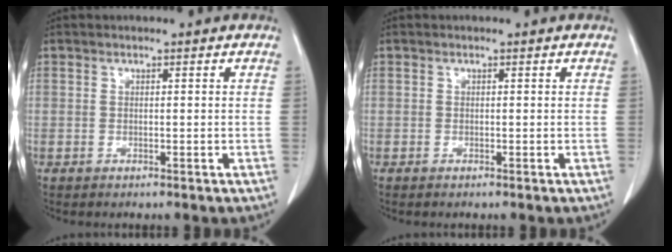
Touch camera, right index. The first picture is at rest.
{"total": 0.0}